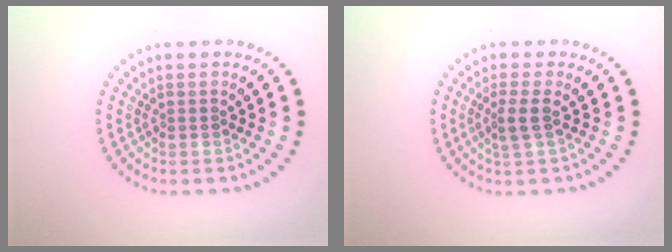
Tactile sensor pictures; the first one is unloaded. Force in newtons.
{"total": 1.6, "press": 1.3, "slide": 1.0}